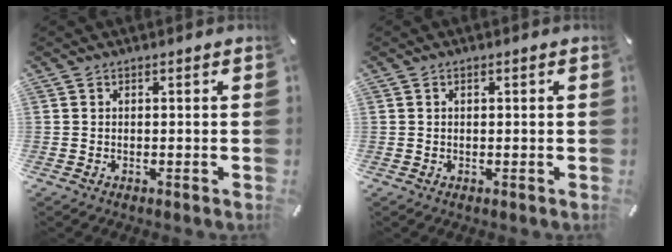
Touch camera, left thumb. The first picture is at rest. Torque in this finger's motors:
{"motor_torque": [-0.18, -0.44, -0.09, 0.16, 0.01]}